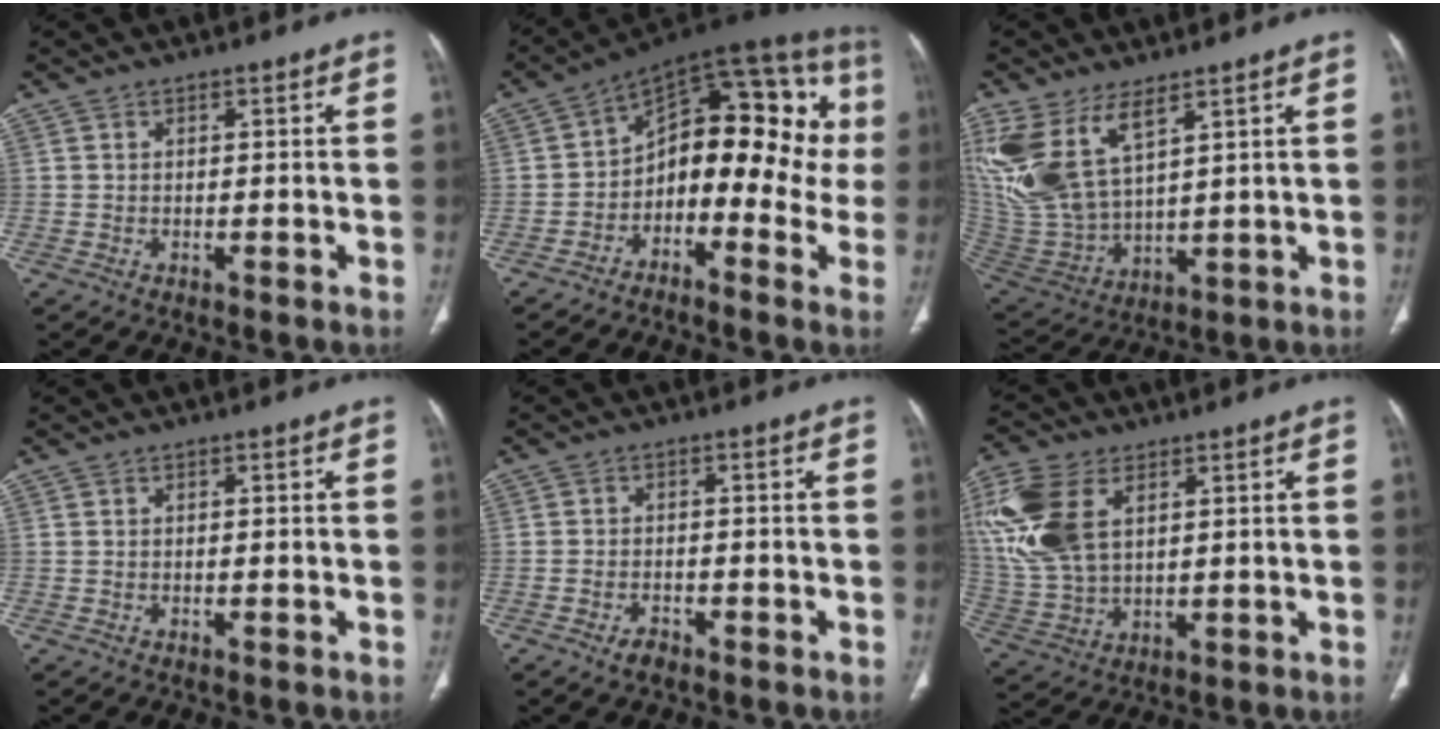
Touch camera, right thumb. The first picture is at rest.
{"total": 21.1, "force": [-1.7, 11.9, 17.4], "torque": [-0.184, 0.072, -0.035]}
{"total": 16.1, "force": [8.2, 7.5, 11.7], "torque": [-0.250, -0.033, 0.188]}
{"total": 0.0}
{"total": 2.5, "force": [-1.7, 1.3, 1.2], "torque": [-0.024, 0.009, -0.028]}
{"total": 16.5, "force": [5.5, 9.8, 12.0], "torque": [-0.274, -0.008, 0.116]}